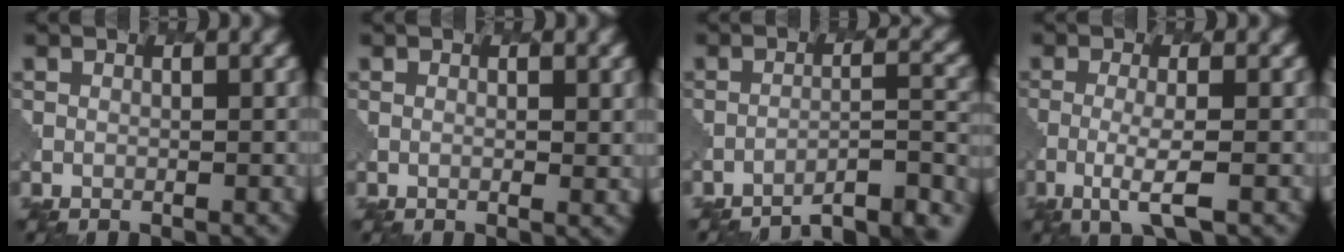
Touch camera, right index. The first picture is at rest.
{"total": 1.0, "force": [0.6, 0.2, 0.8], "torque": [-0.012, -0.005, 0.008]}
{"total": 8.5, "force": [-7.9, 1.5, 2.8], "torque": [-0.022, 0.014, -0.101]}
{"total": 3.1, "force": [-1.0, 0.5, 2.9], "torque": [-0.059, -0.003, -0.027]}